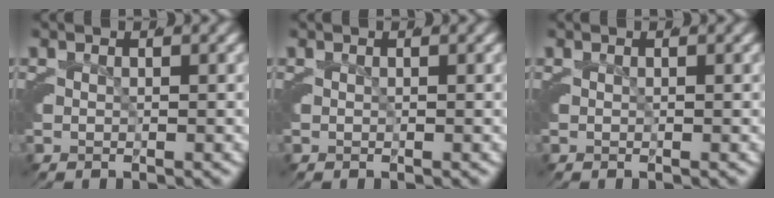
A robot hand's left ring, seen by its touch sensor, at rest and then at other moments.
{"total": 0.0}
{"total": 0.0}